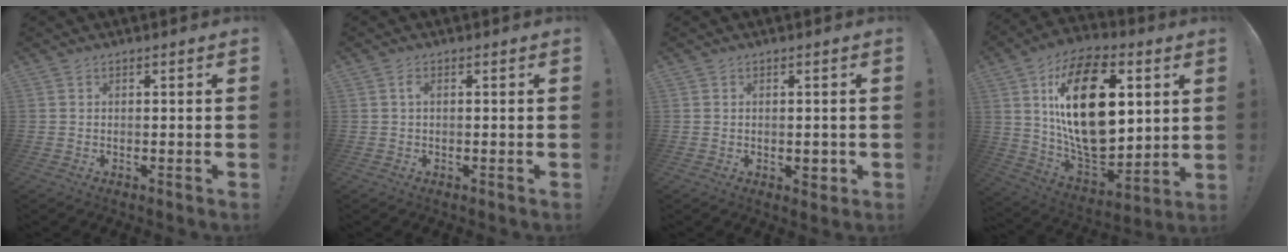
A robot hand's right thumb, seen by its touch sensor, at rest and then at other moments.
{"total": 1.3, "force": [0.1, 0.3, 1.2], "torque": [-0.030, 0.005, 0.001]}
{"total": 2.0, "force": [-0.1, 1.6, 1.1], "torque": [-0.008, 0.000, -0.003]}
{"total": 28.6, "force": [6.6, 16.6, 22.2], "torque": [-0.411, -0.031, 0.118]}